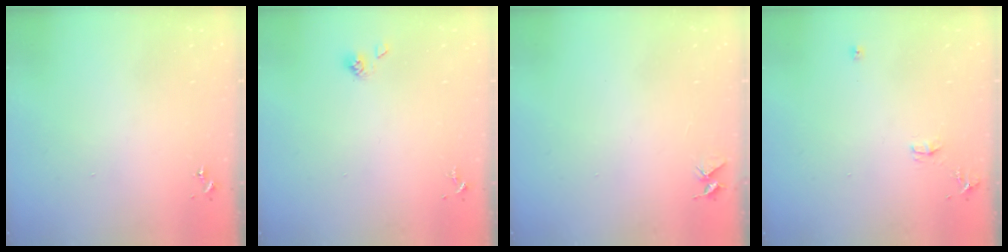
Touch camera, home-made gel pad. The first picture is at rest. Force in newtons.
{"total": 4.6, "press": 4.1, "slide": 2.2}
{"total": 4.0, "press": 4.0, "slide": 0.3}
{"total": 6.9, "press": 6.9, "slide": 0.9}